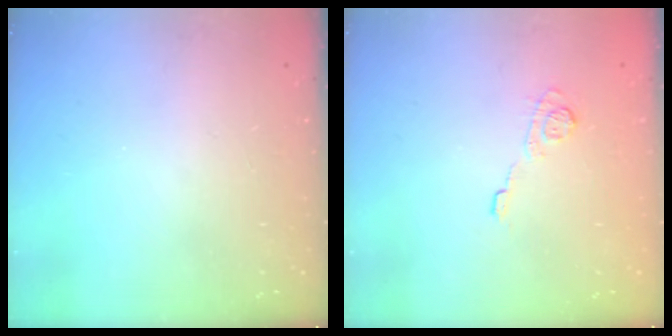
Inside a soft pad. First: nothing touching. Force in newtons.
{"total": 9.9, "press": 9.8, "slide": 1.4}